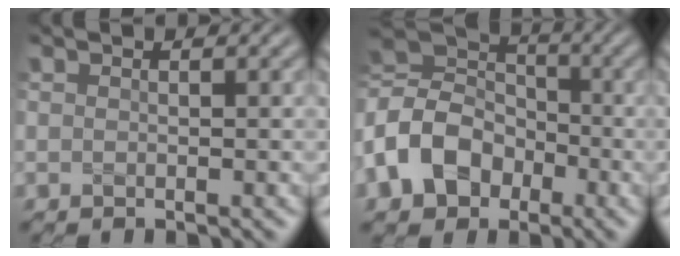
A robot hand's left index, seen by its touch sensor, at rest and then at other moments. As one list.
[{"total": 8.9, "force": [-2.9, 6.9, 4.8], "torque": [-0.114, 0.004, -0.072]}]